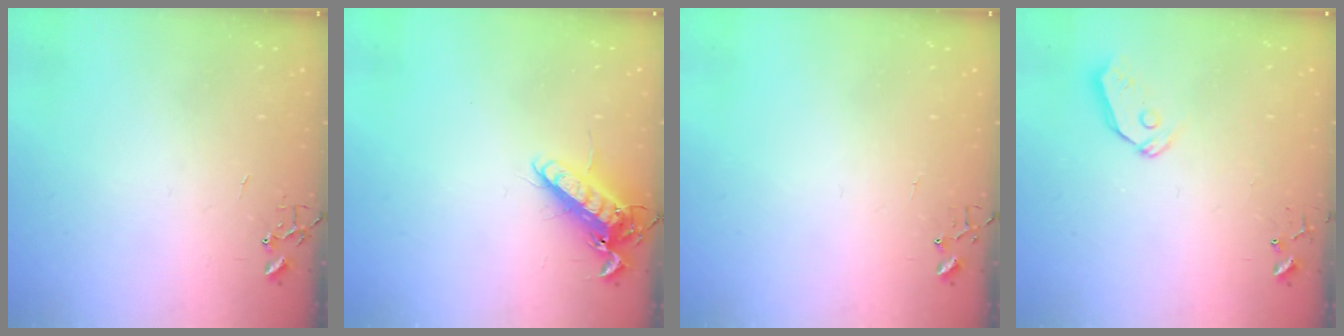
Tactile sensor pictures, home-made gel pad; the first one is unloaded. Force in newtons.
{"total": 12.8, "press": 12.7, "slide": 1.9}
{"total": 3.8, "press": 3.8, "slide": 0.5}
{"total": 6.0, "press": 6.0, "slide": 0.5}